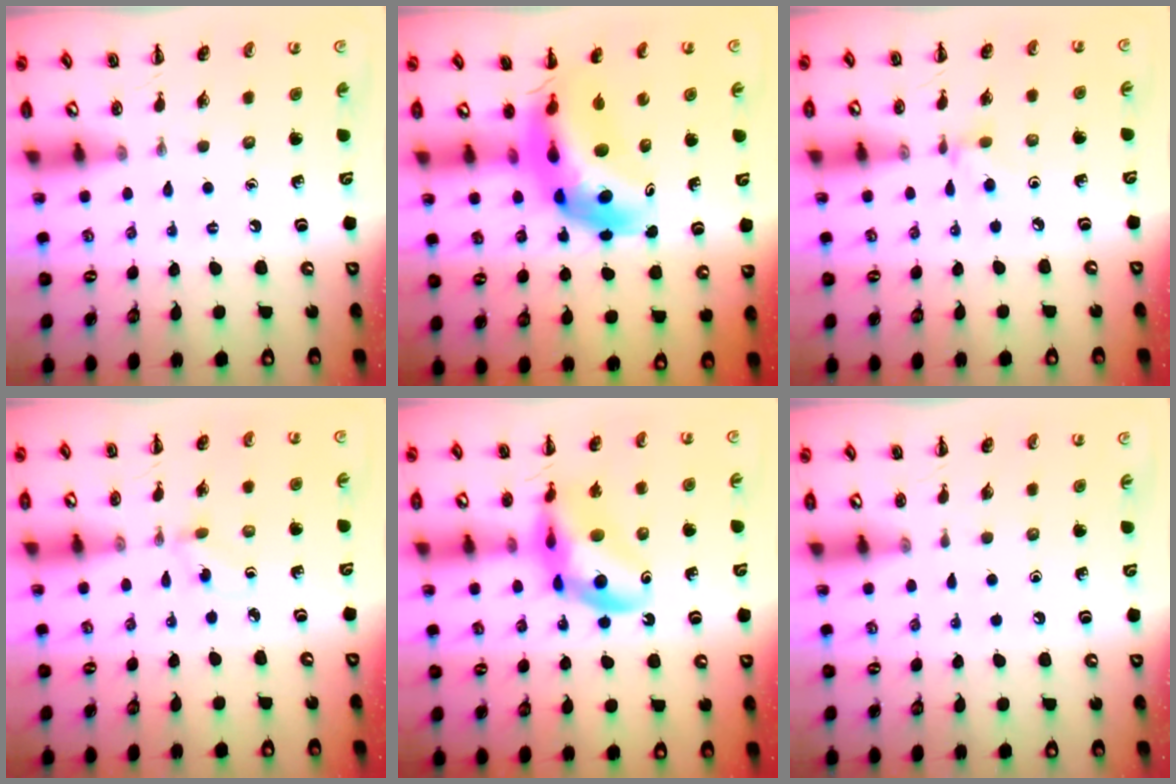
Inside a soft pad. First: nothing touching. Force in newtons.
{"total": 9.4, "press": 8.8, "slide": 3.1}
{"total": 3.0, "press": 2.8, "slide": 0.9}
{"total": 1.5, "press": 1.3, "slide": 0.8}
{"total": 13.7, "press": 13.2, "slide": 3.6}
{"total": 0.0}